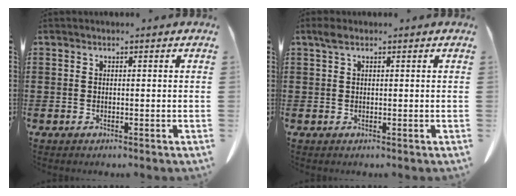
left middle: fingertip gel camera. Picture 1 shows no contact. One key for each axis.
{"total": 1.2, "fx": 0.5, "fy": 0.6, "fz": 1.0, "tx": -0.023, "ty": 0.006, "tz": 0.008}